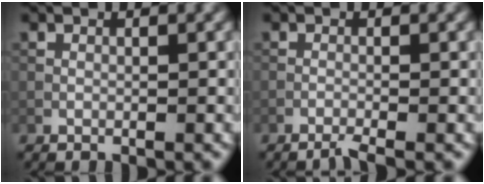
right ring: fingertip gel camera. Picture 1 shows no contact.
{"total": 0.9, "force": [-0.8, 0.0, 0.5], "torque": [-0.010, 0.000, -0.021]}